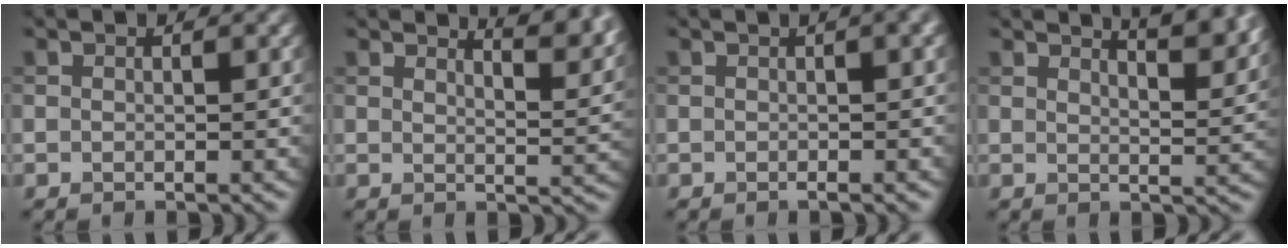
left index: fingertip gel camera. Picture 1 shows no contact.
{"total": 5.9, "force": [4.7, 1.6, 3.1], "torque": [-0.024, 0.014, 0.043]}
{"total": 5.8, "force": [1.0, 2.4, 5.2], "torque": [-0.029, 0.020, -0.011]}
{"total": 6.2, "force": [4.7, 1.9, 3.6], "torque": [-0.020, 0.021, 0.039]}